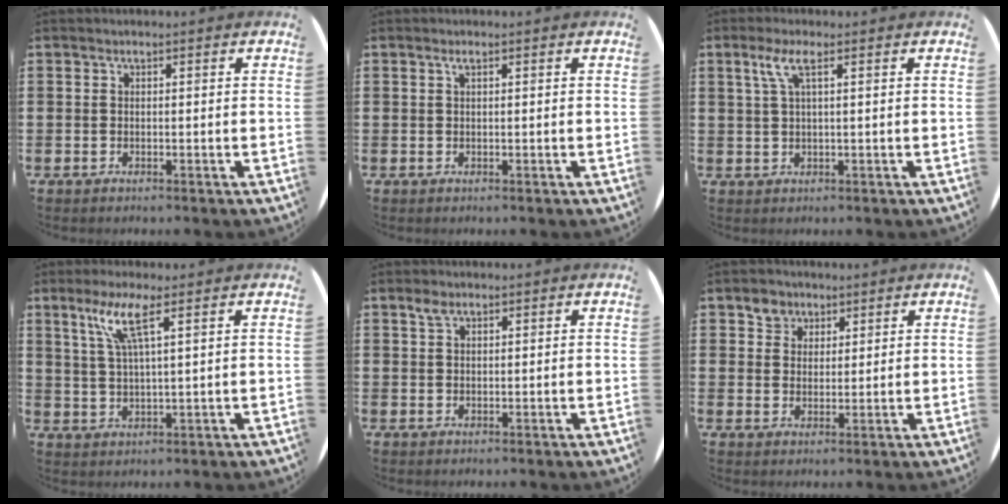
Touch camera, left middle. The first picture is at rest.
{"total": 0.6, "force": [0.3, 0.1, 0.5], "torque": [-0.010, 0.001, 0.006]}
{"total": 2.9, "force": [1.3, 0.5, 2.6], "torque": [-0.054, 0.007, 0.020]}
{"total": 5.9, "force": [3.2, 0.6, 4.9], "torque": [-0.104, 0.007, 0.053]}
{"total": 1.5, "force": [1.0, 0.7, 0.8], "torque": [-0.009, 0.002, 0.017]}
{"total": 3.2, "force": [2.3, 2.3, 0.1], "torque": [-0.001, 0.006, 0.043]}